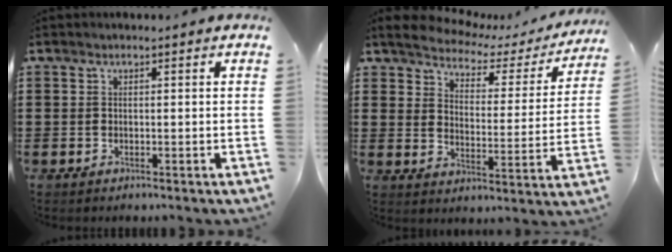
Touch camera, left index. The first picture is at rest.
{"total": 3.9, "force": [3.7, 1.0, 0.7], "torque": [-0.040, -0.028, 0.058]}